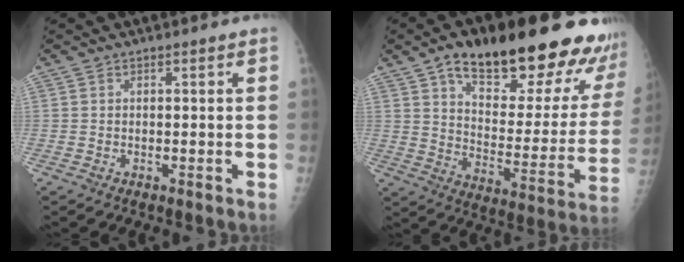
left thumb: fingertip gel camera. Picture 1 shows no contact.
{"total": 30.2, "force": [20.7, 10.5, 19.2], "torque": [-0.239, -0.067, 0.295]}